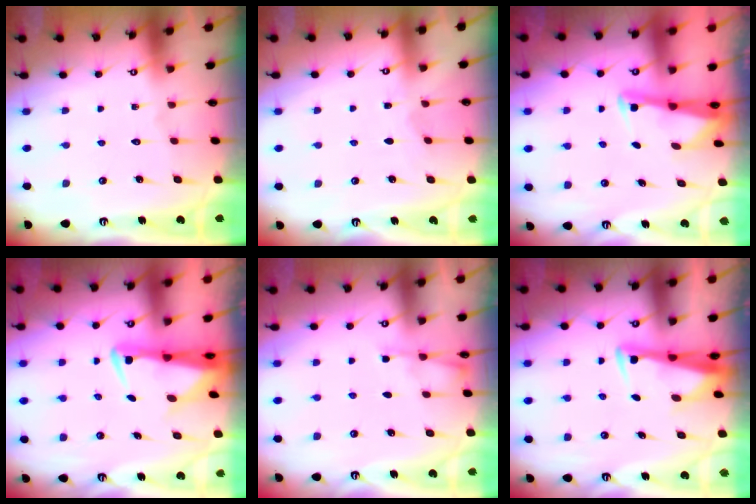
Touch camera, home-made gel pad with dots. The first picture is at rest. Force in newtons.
{"total": 2.8, "press": 2.8, "slide": 0.3}
{"total": 2.5, "press": 2.5, "slide": 0.3}
{"total": 3.4, "press": 3.3, "slide": 0.6}
{"total": 2.3, "press": 2.3, "slide": 0.3}
{"total": 3.6, "press": 3.5, "slide": 0.9}